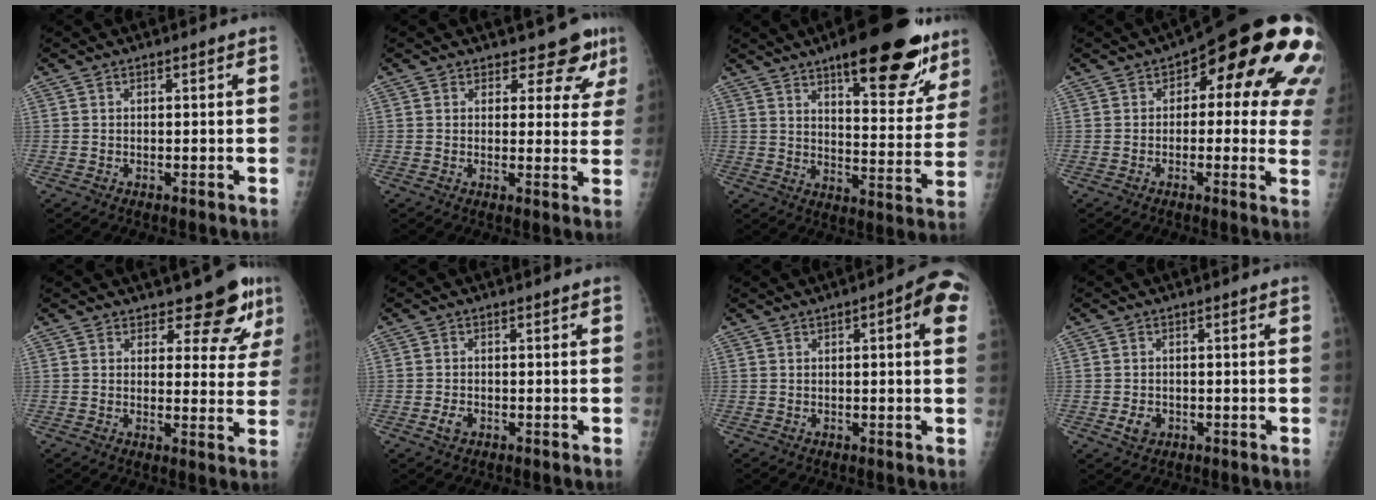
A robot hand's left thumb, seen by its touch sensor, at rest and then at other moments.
{"total": 6.1, "force": [5.0, 3.2, 1.7], "torque": [0.012, -0.032, 0.048]}
{"total": 22.9, "force": [14.4, 7.5, 16.1], "torque": [-0.173, -0.059, 0.202]}
{"total": 17.6, "force": [4.3, 8.2, 14.9], "torque": [-0.137, 0.012, 0.036]}
{"total": 7.6, "force": [6.0, 3.5, 3.1], "torque": [-0.009, -0.043, 0.067]}
{"total": 1.8, "force": [-0.7, 1.3, 1.1], "torque": [-0.019, 0.001, -0.012]}
{"total": 7.6, "force": [2.2, 2.0, 7.0], "torque": [-0.078, 0.012, 0.020]}
{"total": 2.4, "force": [-0.5, 1.9, 1.2], "torque": [-0.016, 0.000, -0.004]}